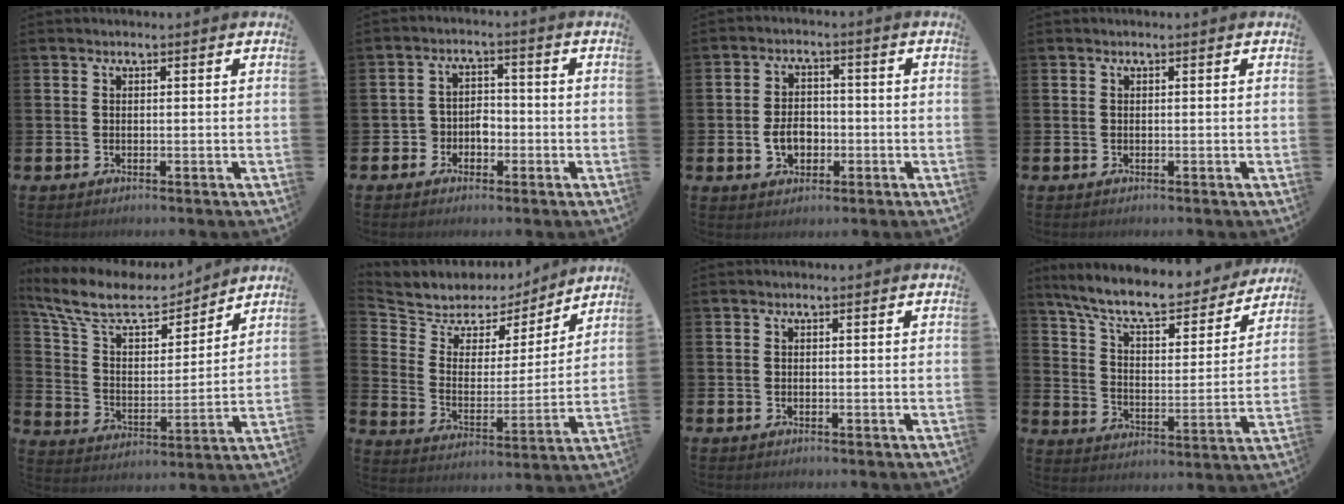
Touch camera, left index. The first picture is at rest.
{"total": 3.5, "force": [-1.9, 2.8, 0.7], "torque": [-0.022, 0.007, -0.044]}
{"total": 4.5, "force": [-1.1, 3.3, 2.8], "torque": [-0.047, 0.003, -0.024]}
{"total": 0.0}
{"total": 10.7, "force": [9.3, 3.5, 4.0], "torque": [-0.119, -0.056, 0.161]}
{"total": 7.1, "force": [6.4, 3.2, 0.3], "torque": [-0.058, -0.050, 0.111]}
{"total": 0.0}
{"total": 9.8, "force": [8.8, 2.2, 3.8], "torque": [-0.109, -0.058, 0.150]}